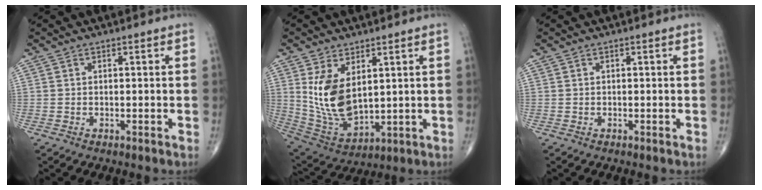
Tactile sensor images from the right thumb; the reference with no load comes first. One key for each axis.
{"total": 12.5, "fx": 3.3, "fy": 6.9, "fz": 9.9, "tx": -0.176, "ty": -0.024, "tz": 0.086}
{"total": 0.0}